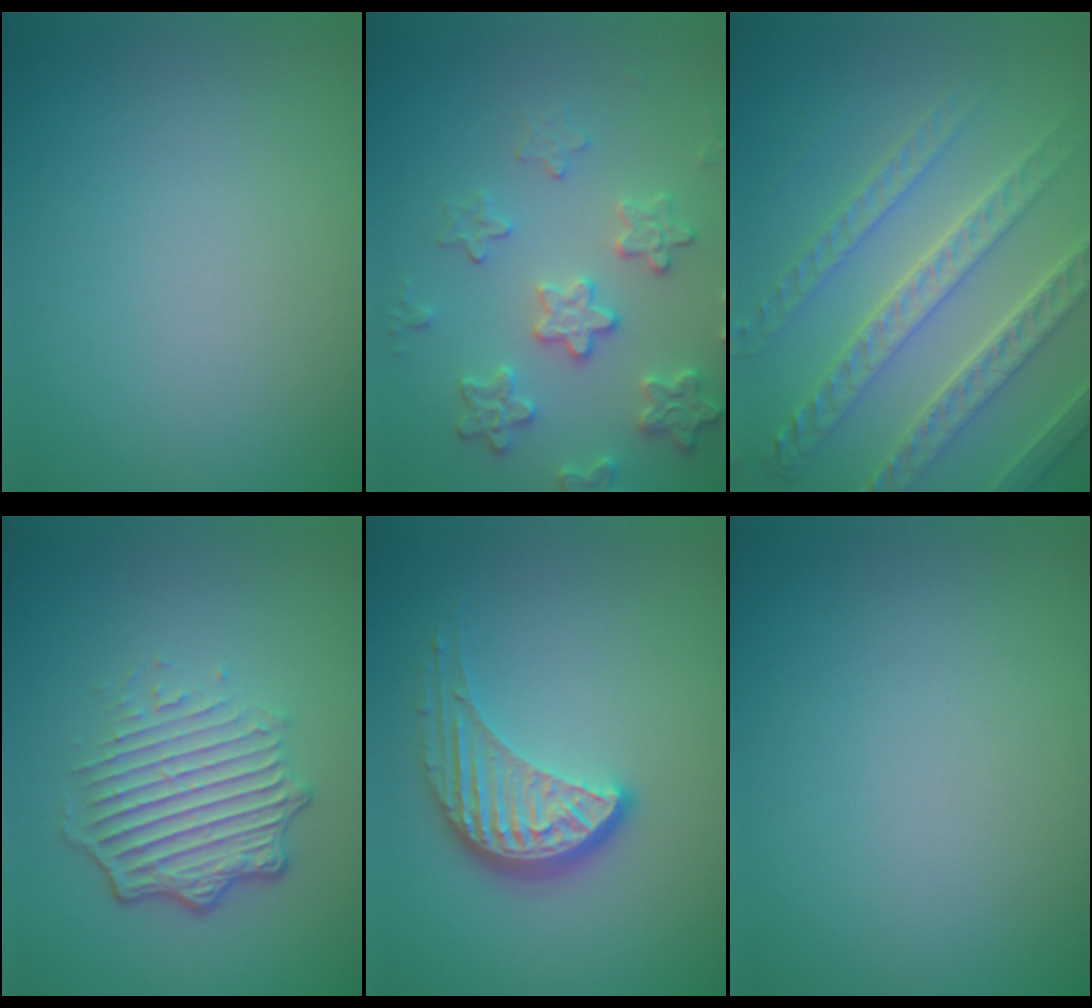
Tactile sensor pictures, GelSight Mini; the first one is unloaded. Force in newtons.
{"total": 3.9, "press": 3.6, "slide": 1.5}
{"total": 5.1, "press": 4.9, "slide": 1.7}
{"total": 5.3, "press": 3.6, "slide": 3.9}
{"total": 4.0, "press": 3.0, "slide": 2.7}
{"total": 0.0}